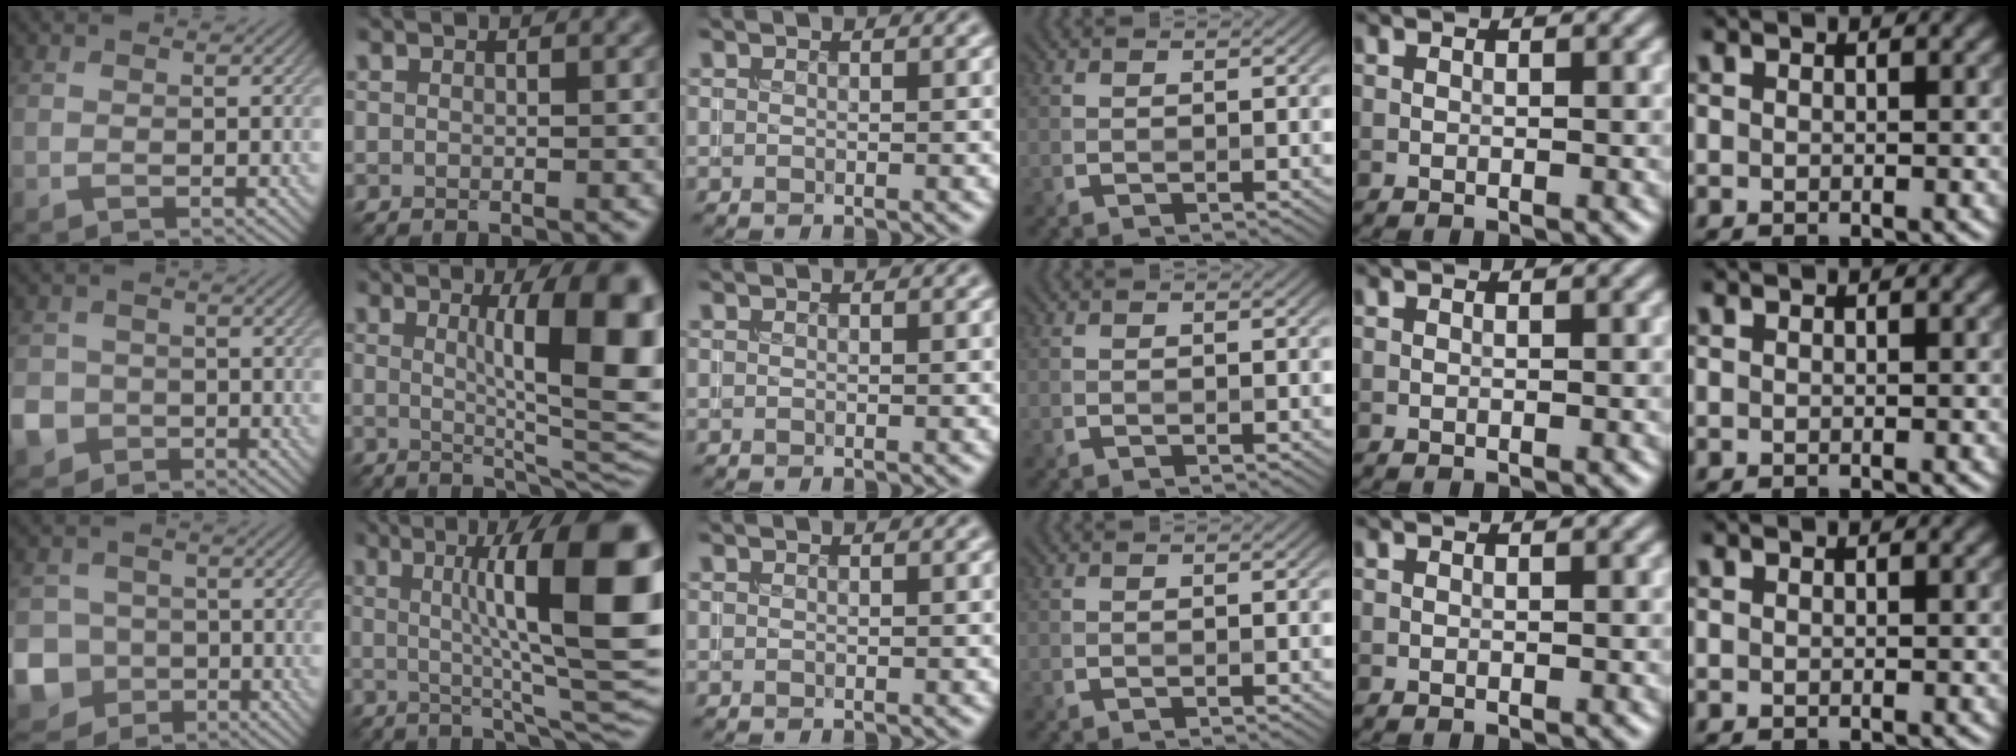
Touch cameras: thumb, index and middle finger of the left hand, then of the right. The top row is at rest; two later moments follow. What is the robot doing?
{"motion": "insert", "object": "coin"}